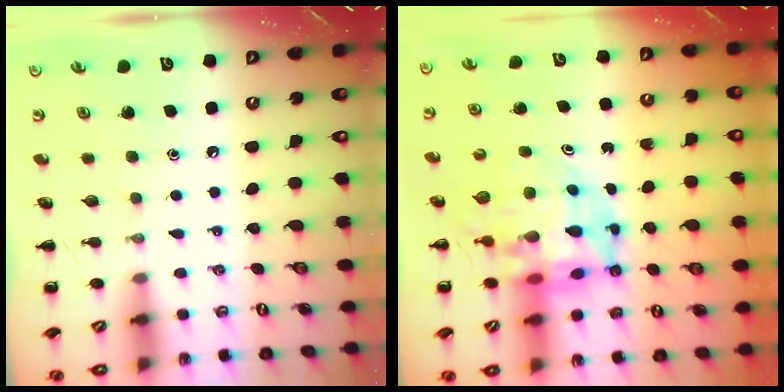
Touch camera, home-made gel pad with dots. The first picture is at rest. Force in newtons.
{"total": 9.9, "press": 9.4, "slide": 3.1}